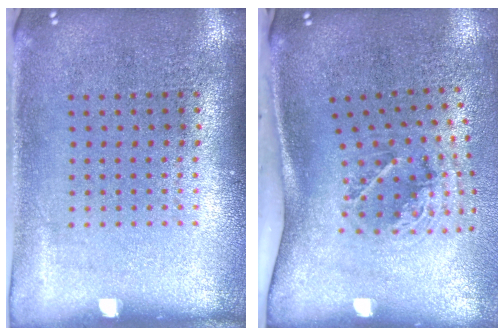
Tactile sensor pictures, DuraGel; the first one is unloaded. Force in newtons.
{"total": 2.1, "press": 1.3, "slide": 1.7}